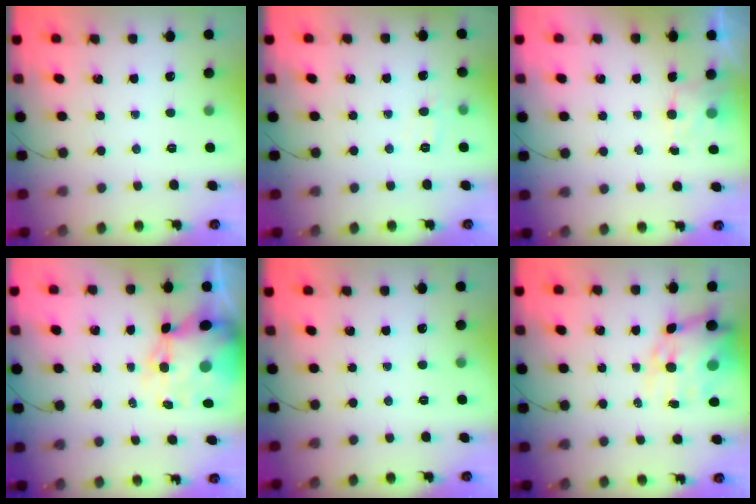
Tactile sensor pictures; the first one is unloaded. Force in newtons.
{"total": 5.6, "press": 5.4, "slide": 1.3}
{"total": 3.7, "press": 3.6, "slide": 1.1}
{"total": 11.4, "press": 11.1, "slide": 2.7}
{"total": 0.0}
{"total": 14.2, "press": 13.7, "slide": 3.8}